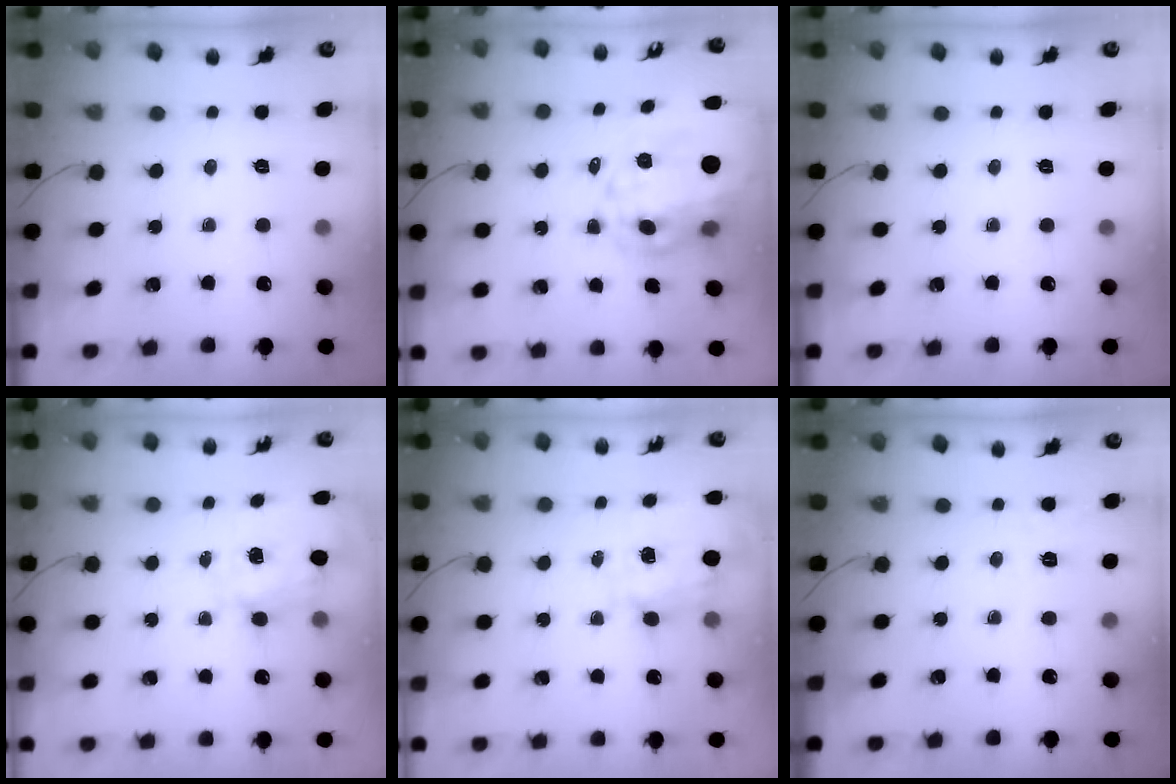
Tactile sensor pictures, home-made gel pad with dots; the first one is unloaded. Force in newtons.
{"total": 24.9, "press": 24.2, "slide": 6.1}
{"total": 0.0}
{"total": 3.9, "press": 3.8, "slide": 0.9}
{"total": 3.5, "press": 3.3, "slide": 1.0}
{"total": 3.9, "press": 3.3, "slide": 2.1}